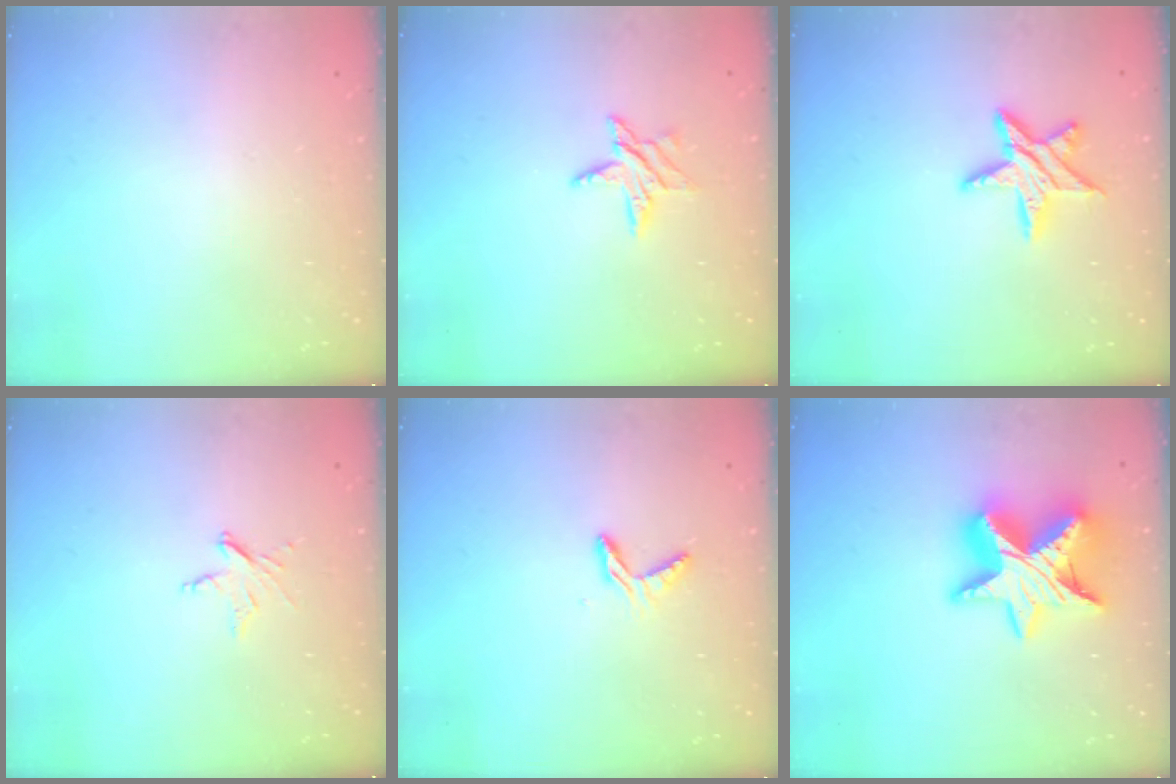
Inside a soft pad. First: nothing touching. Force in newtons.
{"total": 6.8, "press": 6.8, "slide": 0.4}
{"total": 10.8, "press": 10.7, "slide": 0.7}
{"total": 3.6, "press": 3.6, "slide": 0.3}
{"total": 4.5, "press": 4.5, "slide": 0.3}
{"total": 16.7, "press": 16.7, "slide": 1.5}